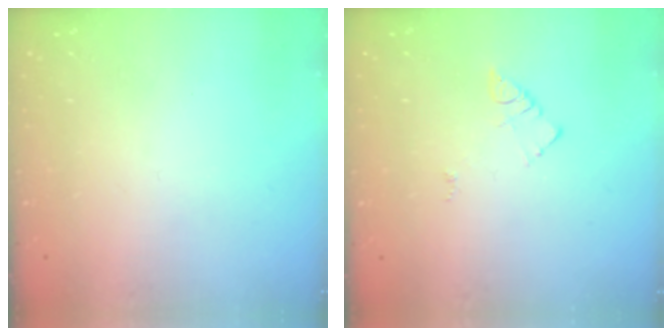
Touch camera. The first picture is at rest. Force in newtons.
{"total": 3.7, "press": 3.7, "slide": 0.3}